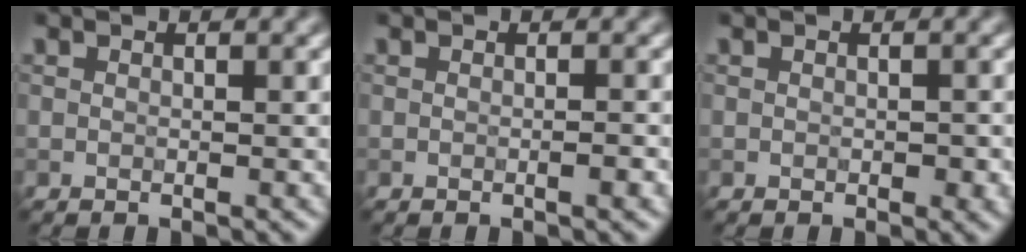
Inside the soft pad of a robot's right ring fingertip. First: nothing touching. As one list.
[{"total": 0.8, "force": [-0.3, 0.0, 0.7], "torque": [-0.011, 0.001, -0.005]}, {"total": 1.0, "force": [-0.1, 0.7, 0.7], "torque": [-0.009, -0.004, -0.001]}]